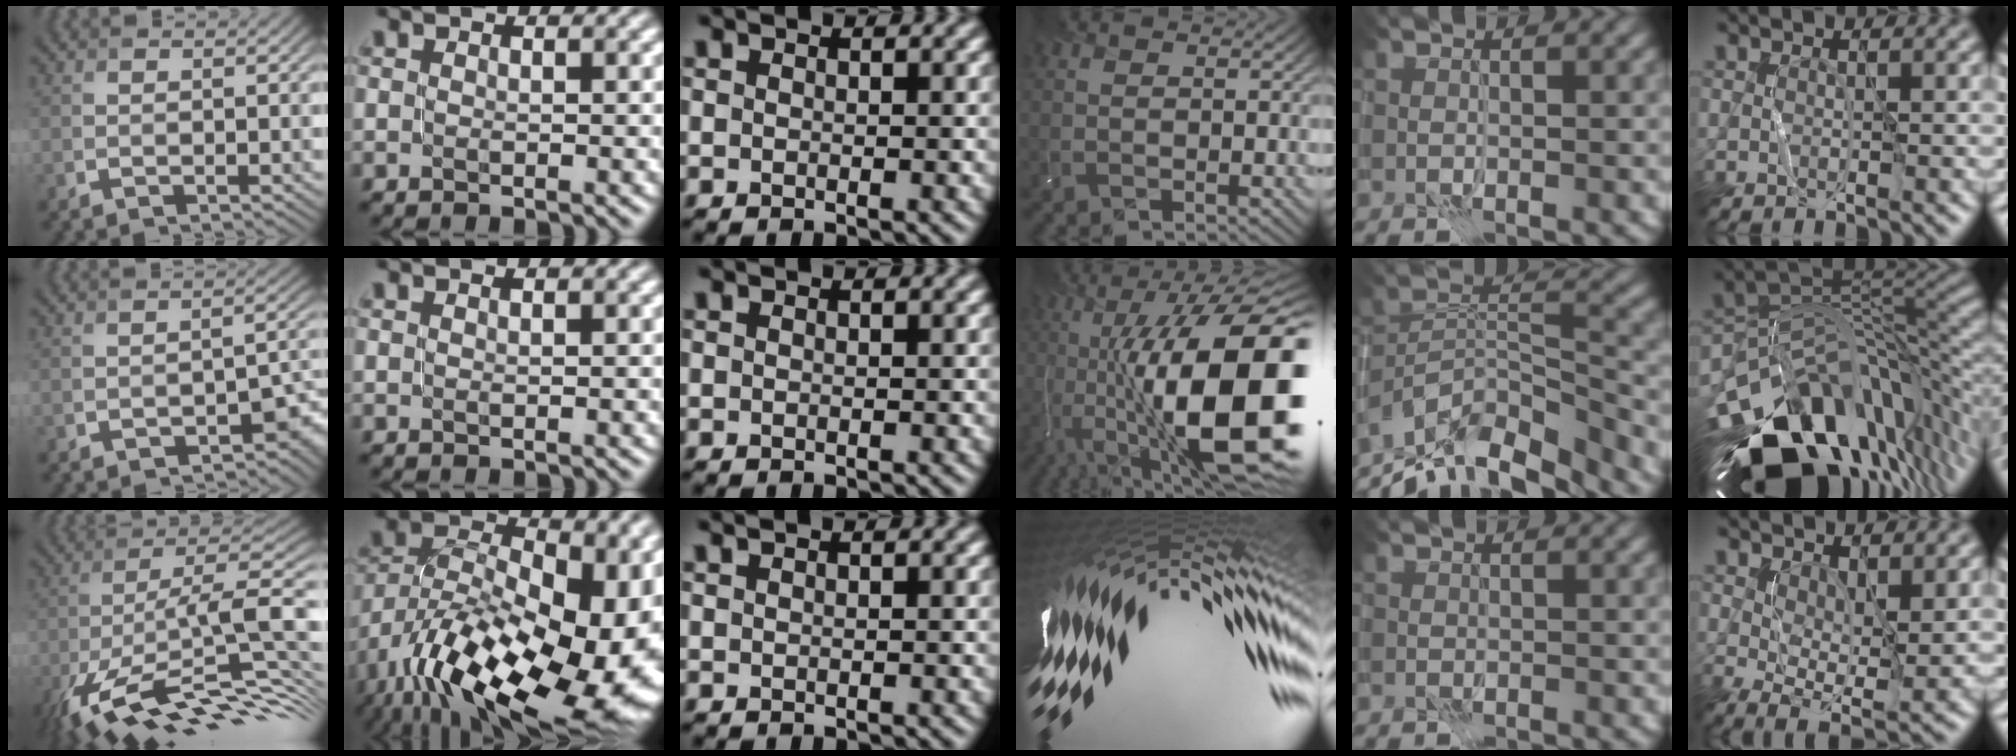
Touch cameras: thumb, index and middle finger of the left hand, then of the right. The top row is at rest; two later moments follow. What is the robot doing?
{"motion": "close", "object": "stapler"}